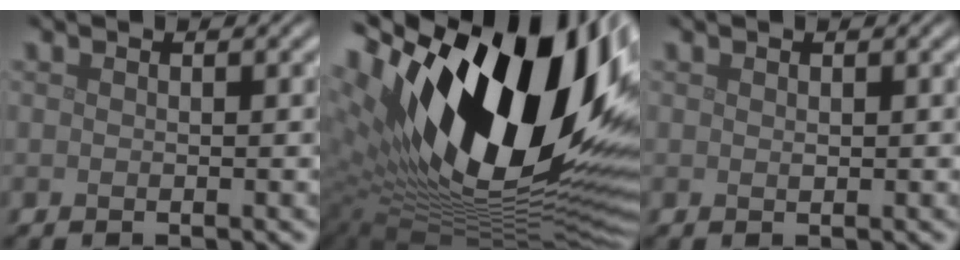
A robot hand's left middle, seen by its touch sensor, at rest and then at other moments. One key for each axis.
{"total": 21.0, "fx": 6.6, "fy": 10.0, "fz": 17.2, "tx": -0.292, "ty": 0.033, "tz": 0.109}
{"total": 0.0}